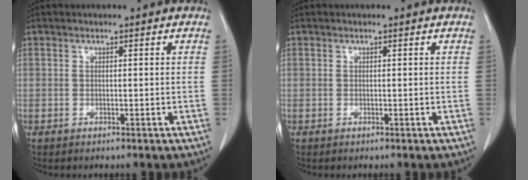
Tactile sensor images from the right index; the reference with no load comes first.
{"total": 0.0}